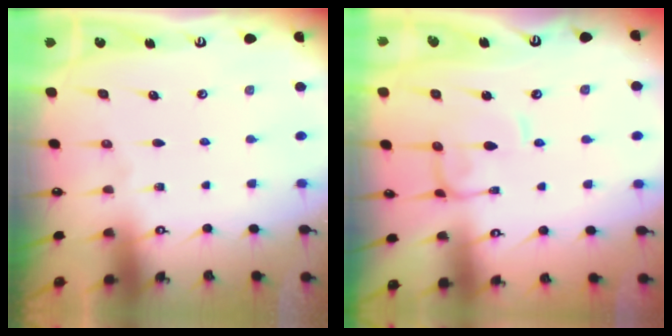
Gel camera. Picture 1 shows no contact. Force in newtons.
{"total": 0.8, "press": 0.8, "slide": 0.4}